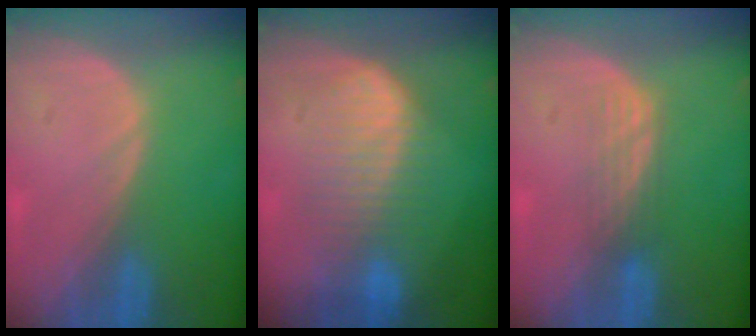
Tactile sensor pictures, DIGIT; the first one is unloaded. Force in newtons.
{"total": 7.3, "press": 7.3, "slide": 0.1}
{"total": 3.1, "press": 2.6, "slide": 1.6}